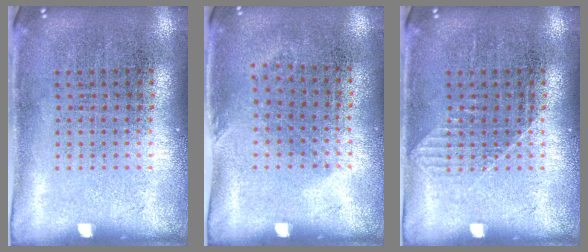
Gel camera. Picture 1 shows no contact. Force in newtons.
{"total": 0.9, "press": 0.7, "slide": 0.5}
{"total": 0.8, "press": 0.8, "slide": 0.2}